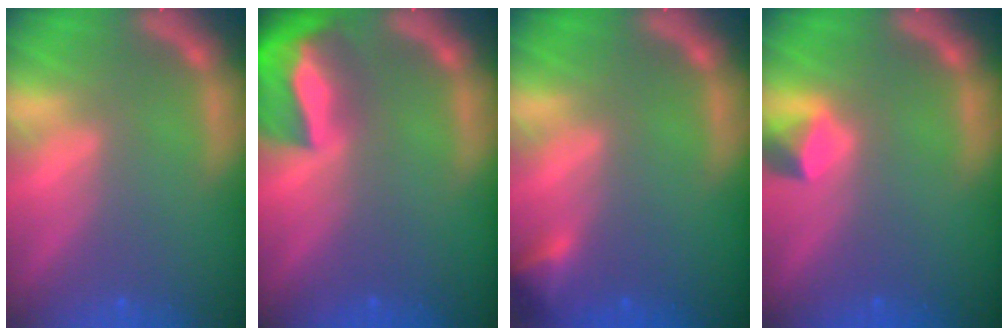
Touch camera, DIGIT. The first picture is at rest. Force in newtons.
{"total": 9.4}
{"total": 1.9}
{"total": 1.9}